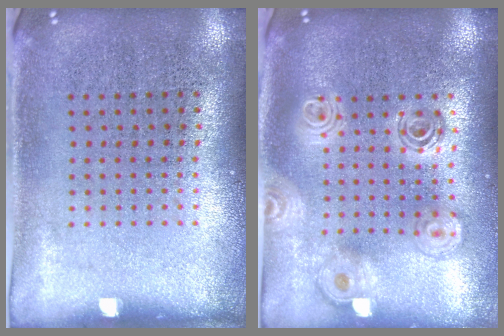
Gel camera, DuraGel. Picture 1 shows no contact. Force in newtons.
{"total": 2.0, "press": 1.7, "slide": 1.1}